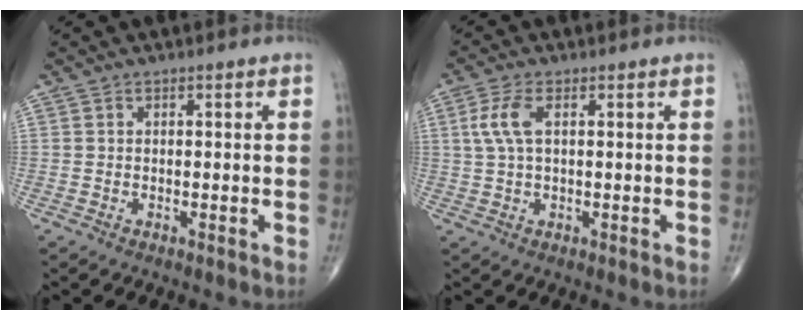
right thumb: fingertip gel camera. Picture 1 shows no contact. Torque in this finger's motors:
{"motor_torque": [0.16, 0.16, 0.76, 0.28, 0.11]}